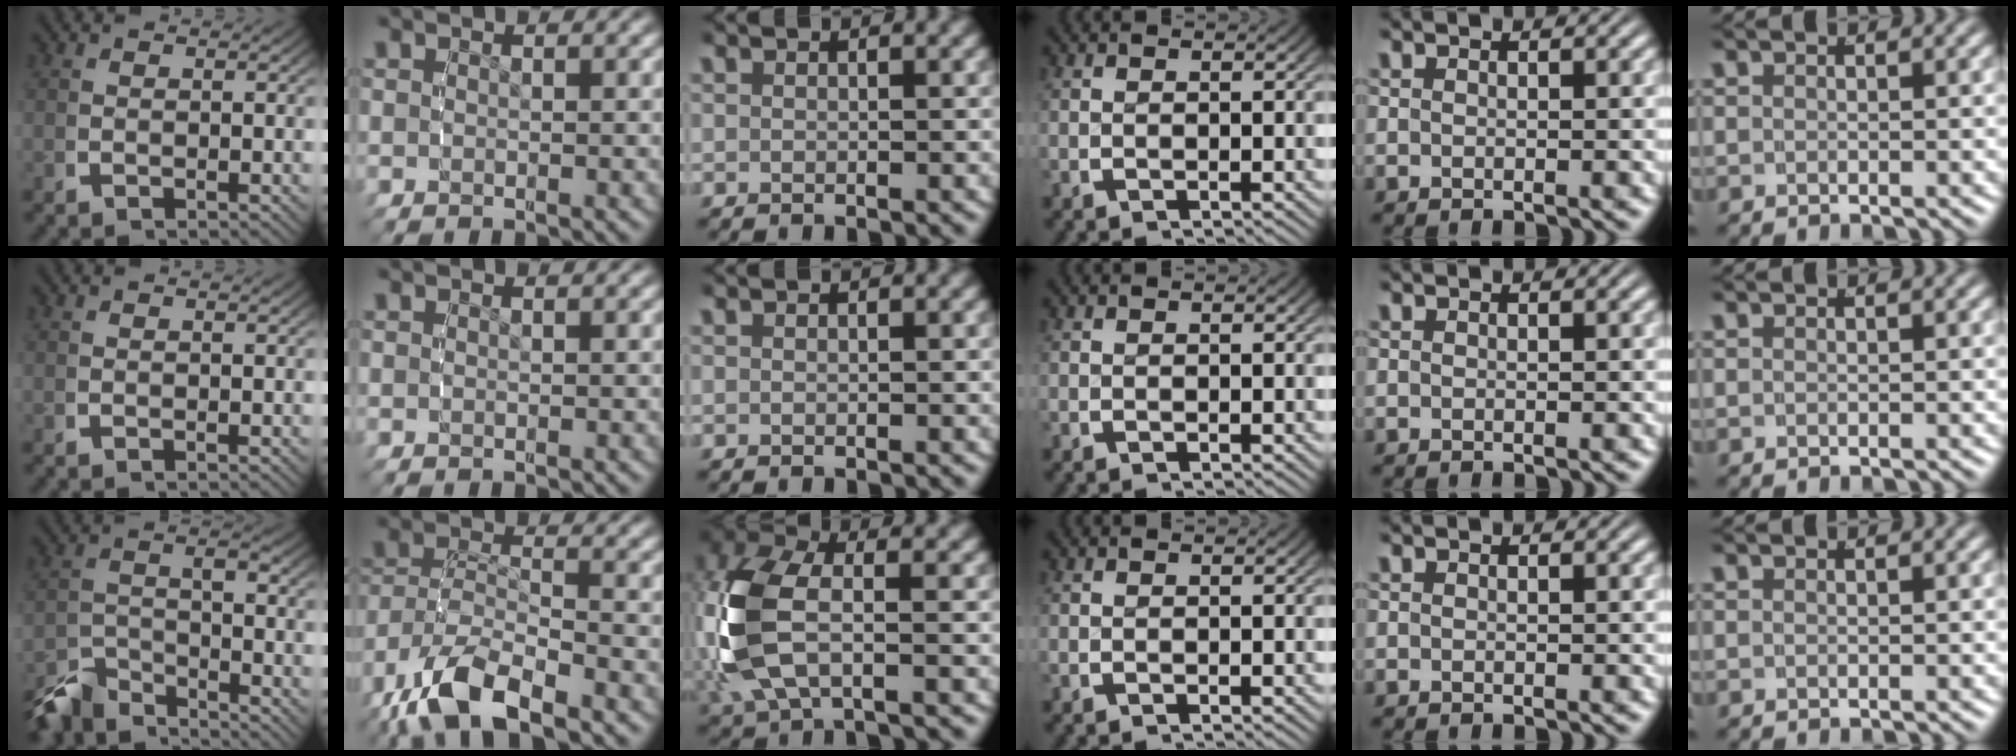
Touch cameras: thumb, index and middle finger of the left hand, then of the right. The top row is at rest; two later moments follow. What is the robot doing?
{"motion": "grasp_and_lifting", "object": "bottle cap"}